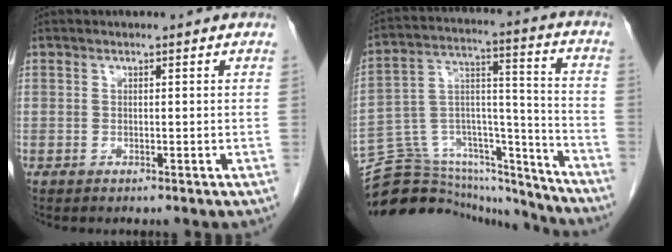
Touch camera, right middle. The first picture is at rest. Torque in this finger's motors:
{"motor_torque": [0.62, -0.62, 0.04, -0.07]}